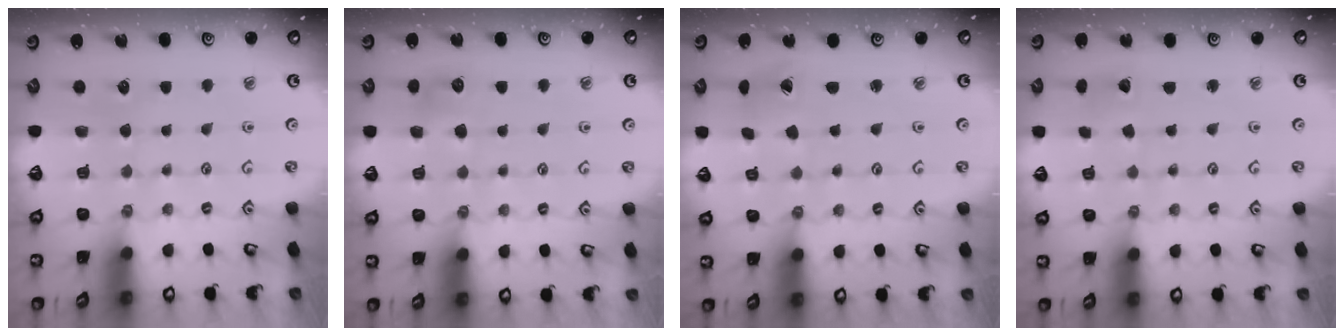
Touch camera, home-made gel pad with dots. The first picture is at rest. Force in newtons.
{"total": 5.3, "press": 5.3, "slide": 0.6}
{"total": 2.5, "press": 2.5, "slide": 0.4}
{"total": 3.8, "press": 3.8, "slide": 0.4}